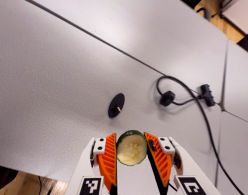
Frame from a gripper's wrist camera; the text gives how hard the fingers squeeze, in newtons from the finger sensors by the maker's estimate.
{"total": 4.5, "left": 4.6, "right": 4.3}